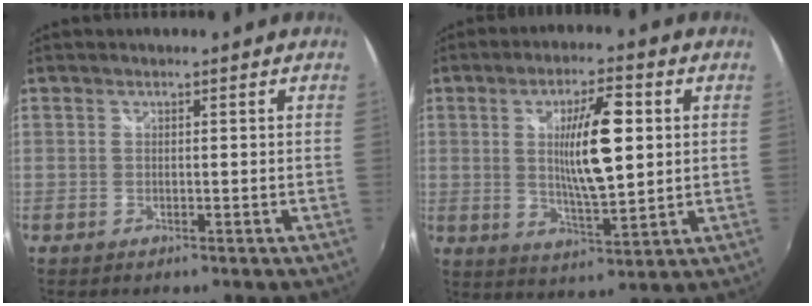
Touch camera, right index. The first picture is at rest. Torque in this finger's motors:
{"motor_torque": [1.13, 1.01, 0.33, 0.09]}